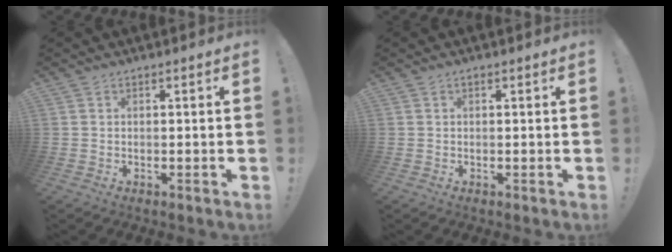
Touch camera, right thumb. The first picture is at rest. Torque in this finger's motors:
{"motor_torque": [0.03, 0.00, -0.10, 0.06, 0.00]}